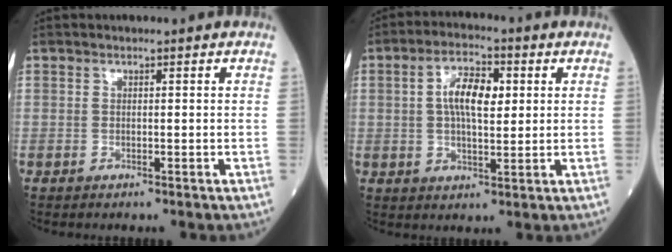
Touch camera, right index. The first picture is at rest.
{"total": 7.6, "force": [1.6, 3.0, 6.8], "torque": [-0.129, 0.016, 0.028]}